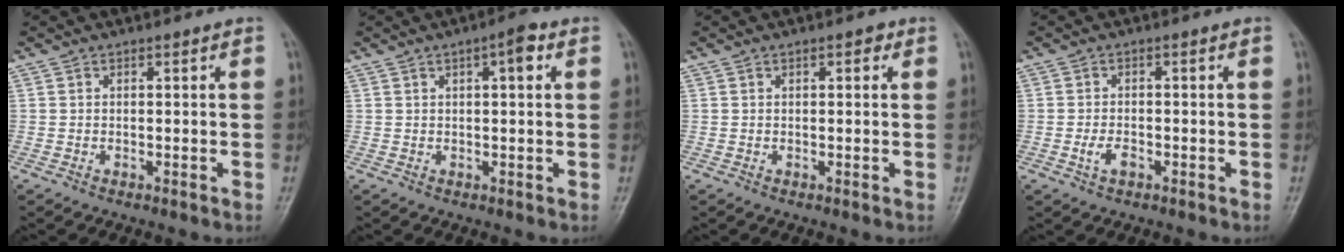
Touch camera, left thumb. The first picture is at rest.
{"total": 3.8, "force": [1.4, 1.1, 3.4], "torque": [-0.048, 0.007, 0.017]}
{"total": 1.6, "force": [0.7, 0.8, 1.2], "torque": [-0.011, 0.002, 0.007]}
{"total": 2.8, "force": [-1.2, 1.5, 2.0], "torque": [-0.041, 0.008, -0.020]}